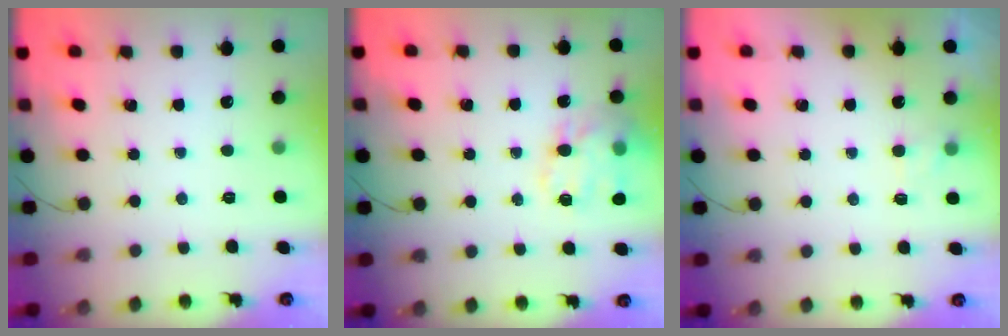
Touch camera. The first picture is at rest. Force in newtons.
{"total": 17.1, "press": 16.9, "slide": 2.7}
{"total": 1.9, "press": 1.4, "slide": 1.2}